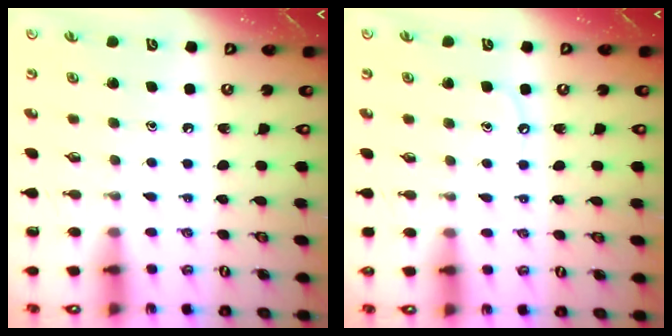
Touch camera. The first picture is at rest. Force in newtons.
{"total": 3.8, "press": 3.7, "slide": 0.6}